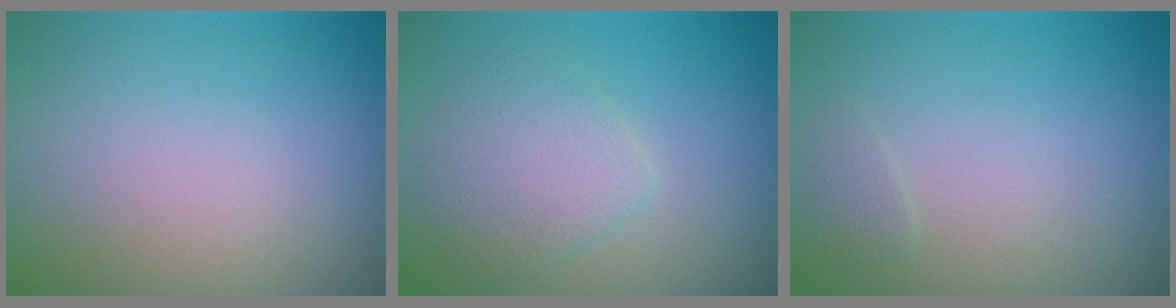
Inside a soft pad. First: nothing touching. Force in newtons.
{"total": 3.5, "press": 3.5, "slide": 0.1}
{"total": 0.8, "press": 0.8, "slide": 0.1}